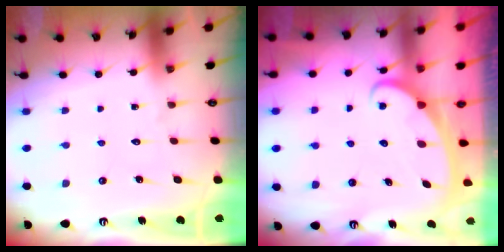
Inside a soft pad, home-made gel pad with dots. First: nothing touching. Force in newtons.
{"total": 2.3, "press": 2.3, "slide": 0.3}